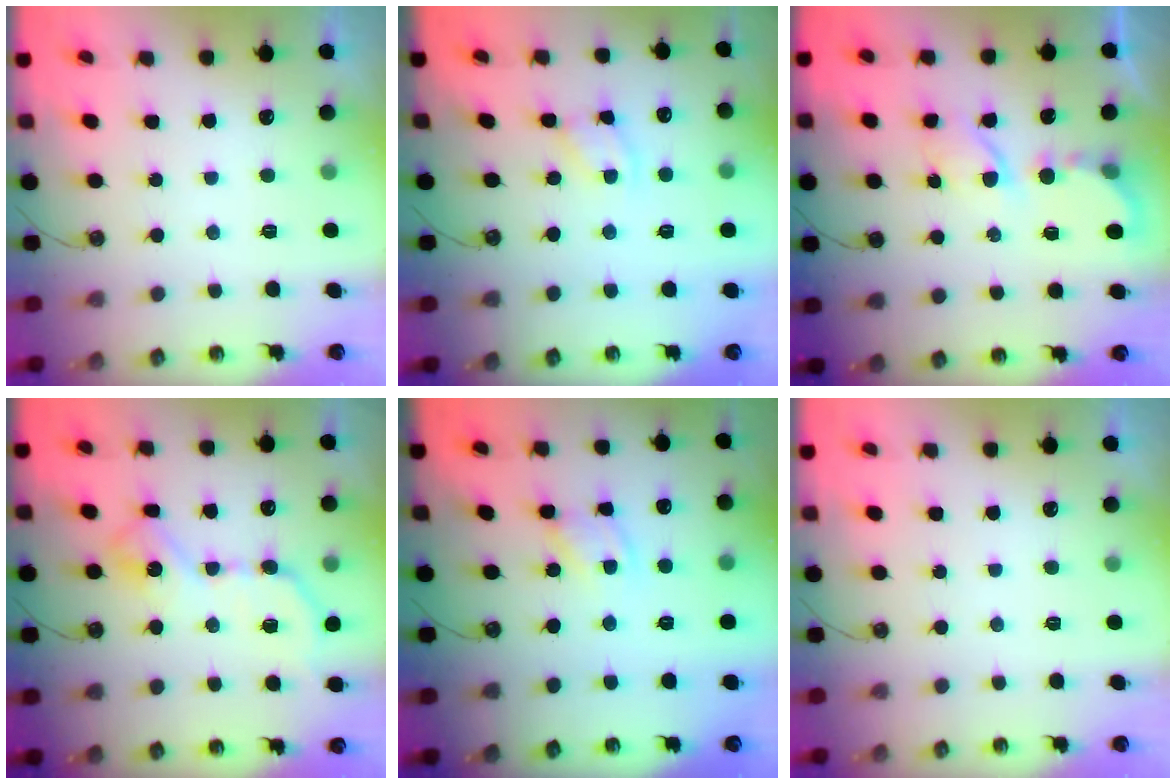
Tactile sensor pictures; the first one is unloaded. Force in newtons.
{"total": 3.0, "press": 3.0, "slide": 0.2}
{"total": 6.0, "press": 6.0, "slide": 0.5}
{"total": 12.6, "press": 12.6, "slide": 0.4}
{"total": 5.8, "press": 5.8, "slide": 0.5}
{"total": 0.0}